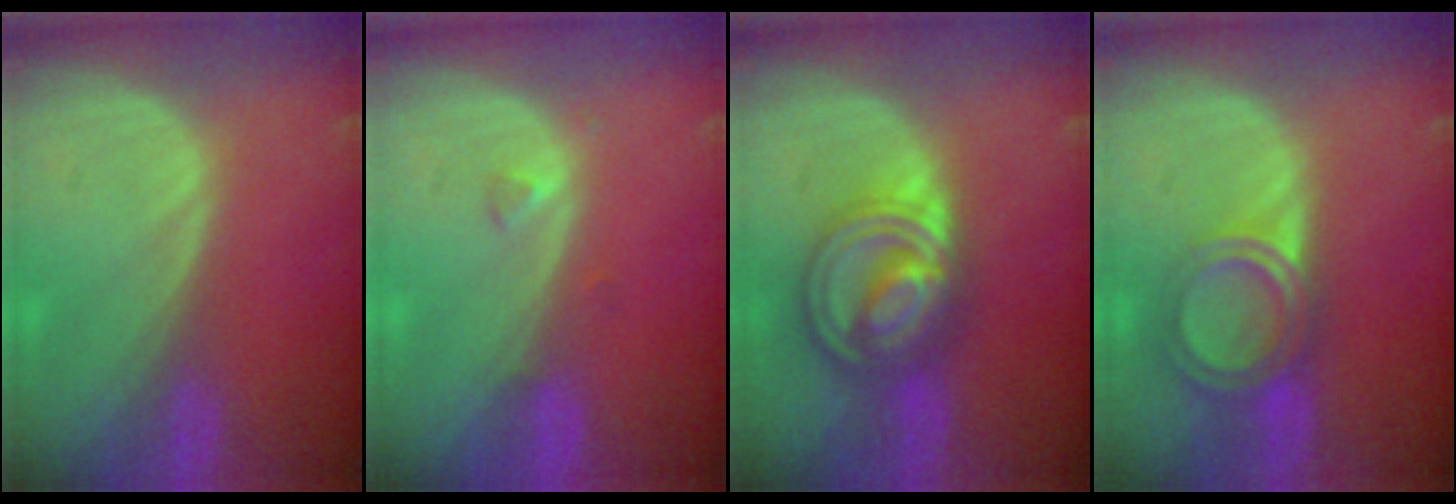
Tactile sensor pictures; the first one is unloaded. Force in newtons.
{"total": 1.2, "press": 1.2, "slide": 0.1}
{"total": 8.3, "press": 8.3, "slide": 0.6}
{"total": 6.2, "press": 5.2, "slide": 3.3}